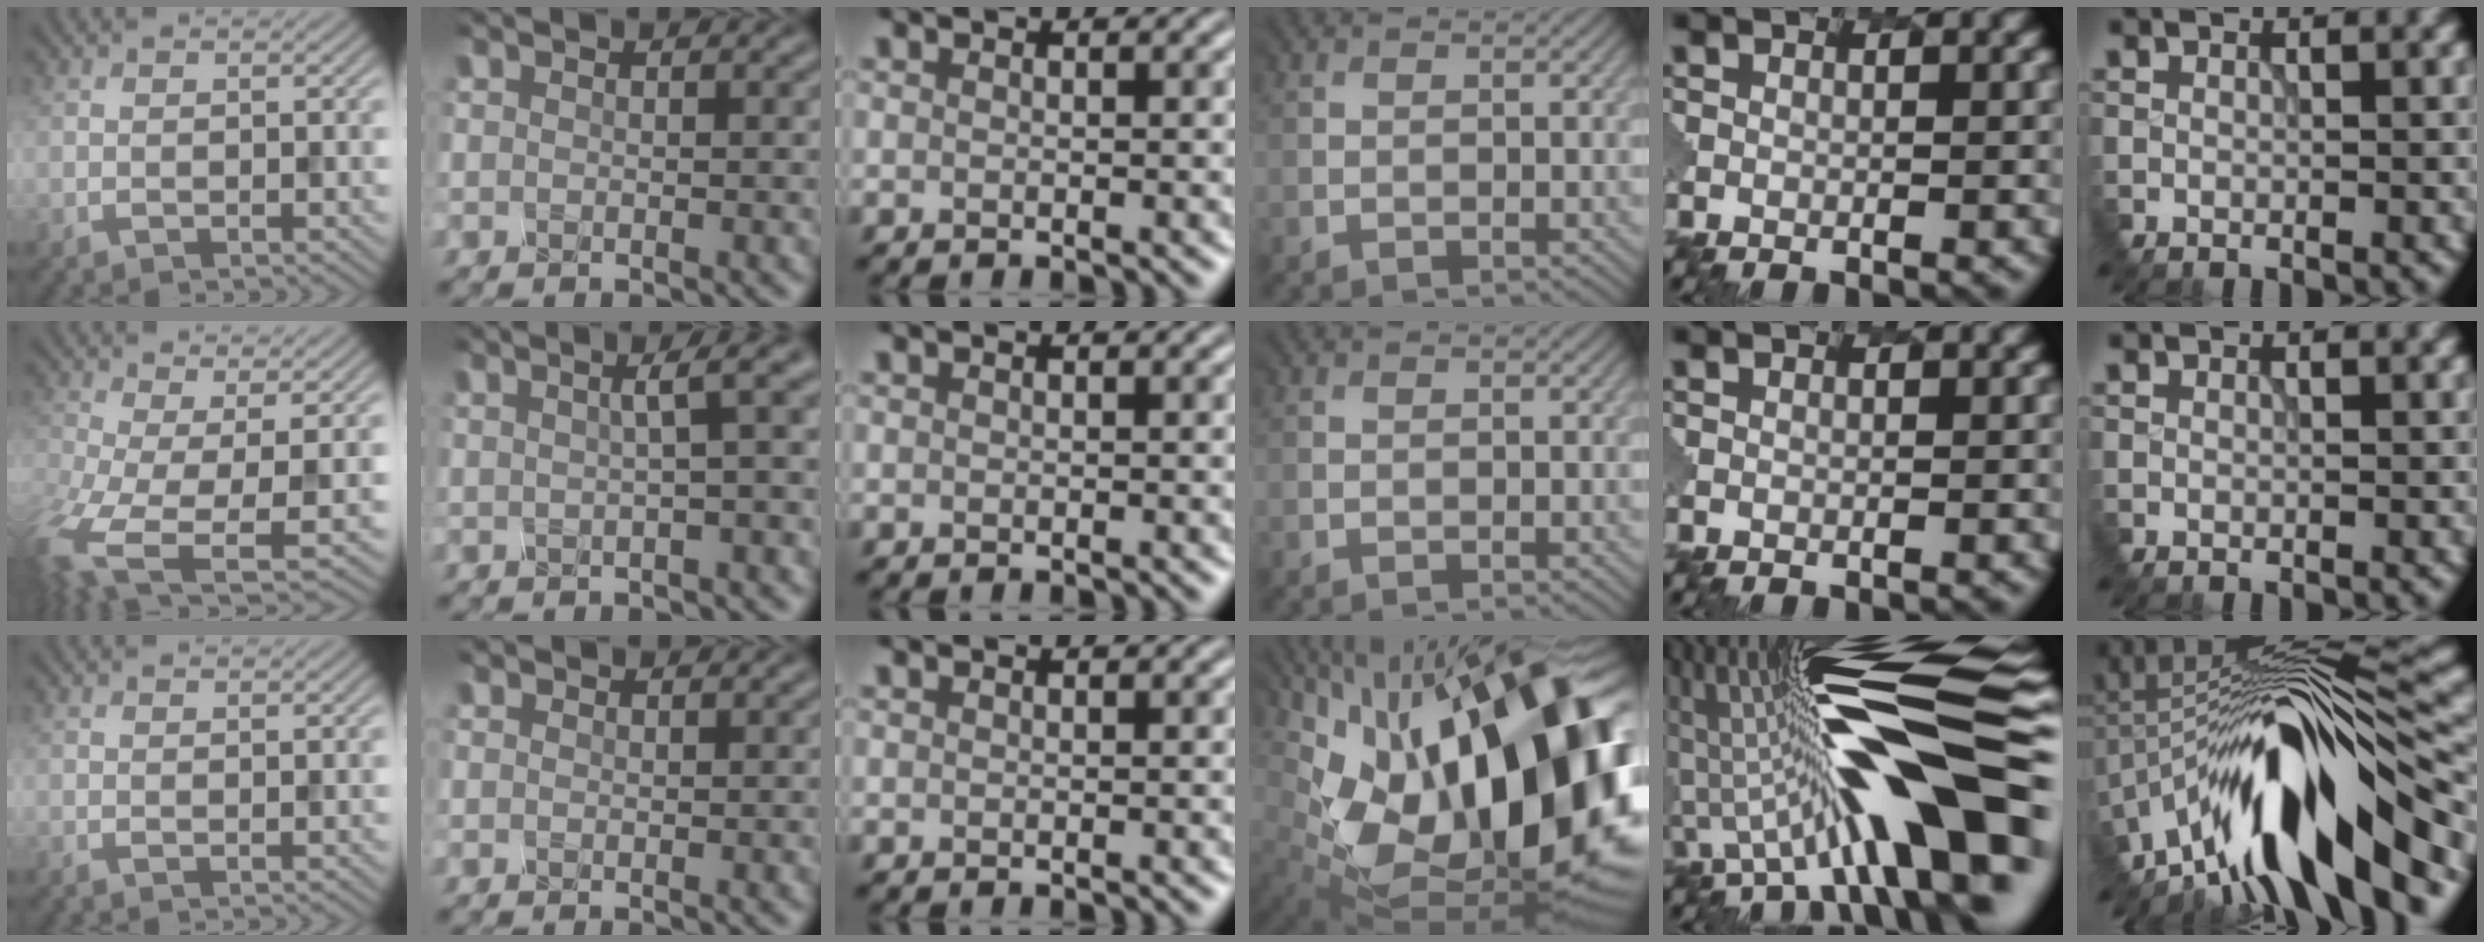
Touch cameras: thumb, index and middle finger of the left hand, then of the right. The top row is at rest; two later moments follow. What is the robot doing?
{"motion": "disassemble", "object": "hinged tin"}